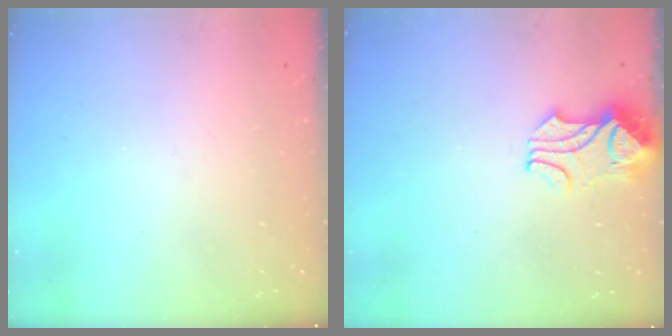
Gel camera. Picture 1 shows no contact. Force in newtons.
{"total": 2.2, "press": 2.1, "slide": 0.7}